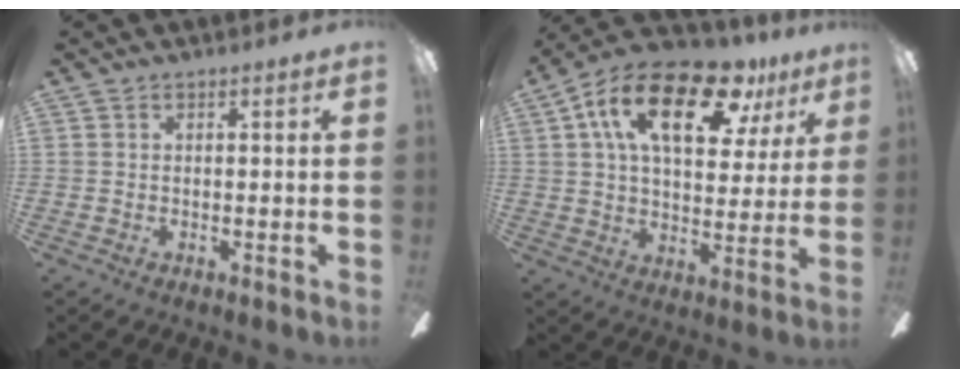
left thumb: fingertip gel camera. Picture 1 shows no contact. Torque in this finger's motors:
{"motor_torque": [0.50, 0.57, 1.66, -1.11, 0.50]}